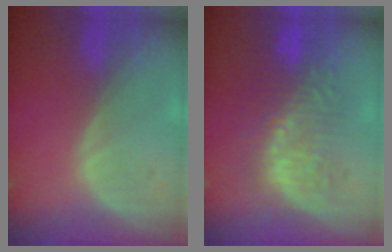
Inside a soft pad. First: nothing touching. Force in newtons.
{"total": 9.1, "press": 8.7, "slide": 2.6}